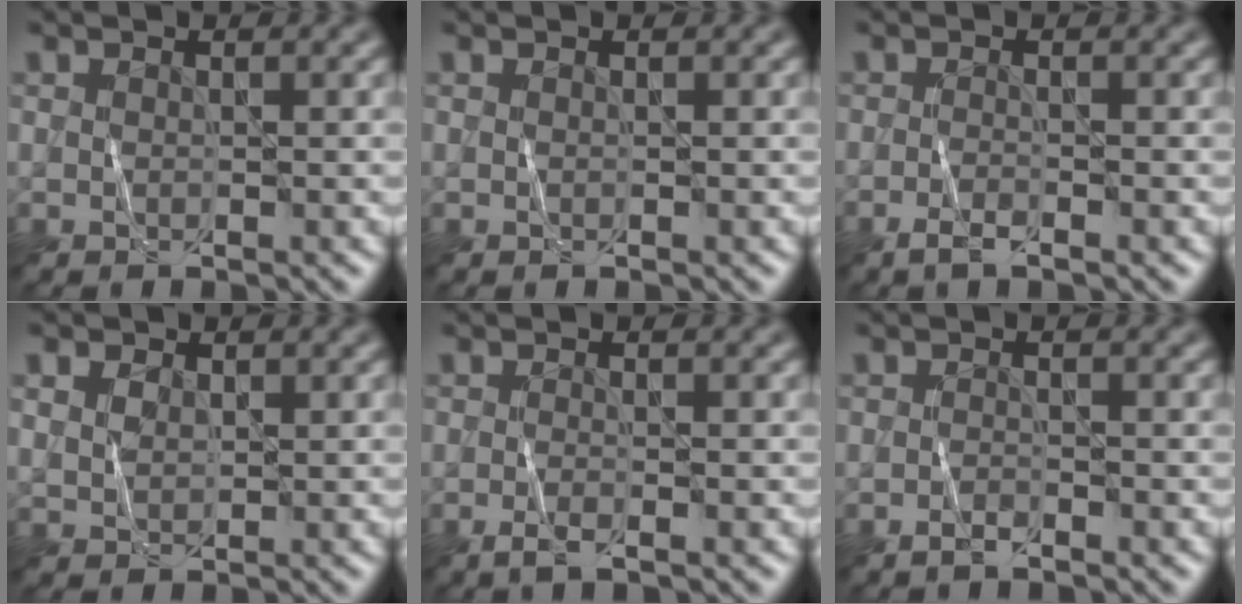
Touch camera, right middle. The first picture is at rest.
{"total": 0.0}
{"total": 1.6, "force": [-1.1, 0.3, 1.1], "torque": [-0.020, 0.001, -0.021]}
{"total": 1.6, "force": [0.8, 1.1, 0.7], "torque": [-0.019, 0.002, 0.017]}
{"total": 1.6, "force": [-0.8, 0.4, 1.3], "torque": [-0.021, 0.001, -0.018]}
{"total": 1.0, "force": [-0.8, 0.2, 0.6], "torque": [-0.012, 0.002, -0.016]}